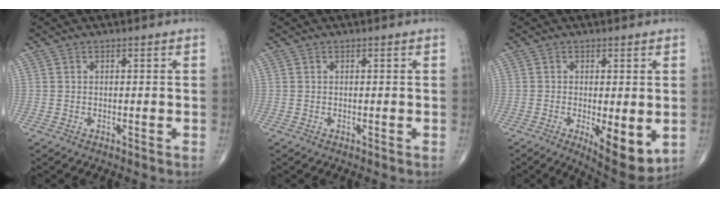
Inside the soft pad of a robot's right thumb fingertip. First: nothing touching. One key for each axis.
{"total": 0.0}
{"total": 9.4, "fx": -2.2, "fy": 3.4, "fz": 8.5, "tx": -0.119, "ty": -0.023, "tz": -0.026}